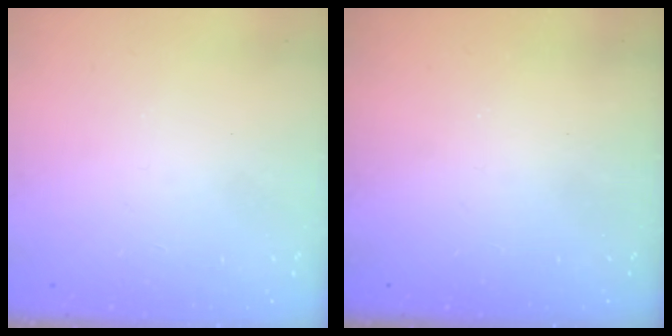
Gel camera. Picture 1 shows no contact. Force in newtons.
{"total": 0.0}